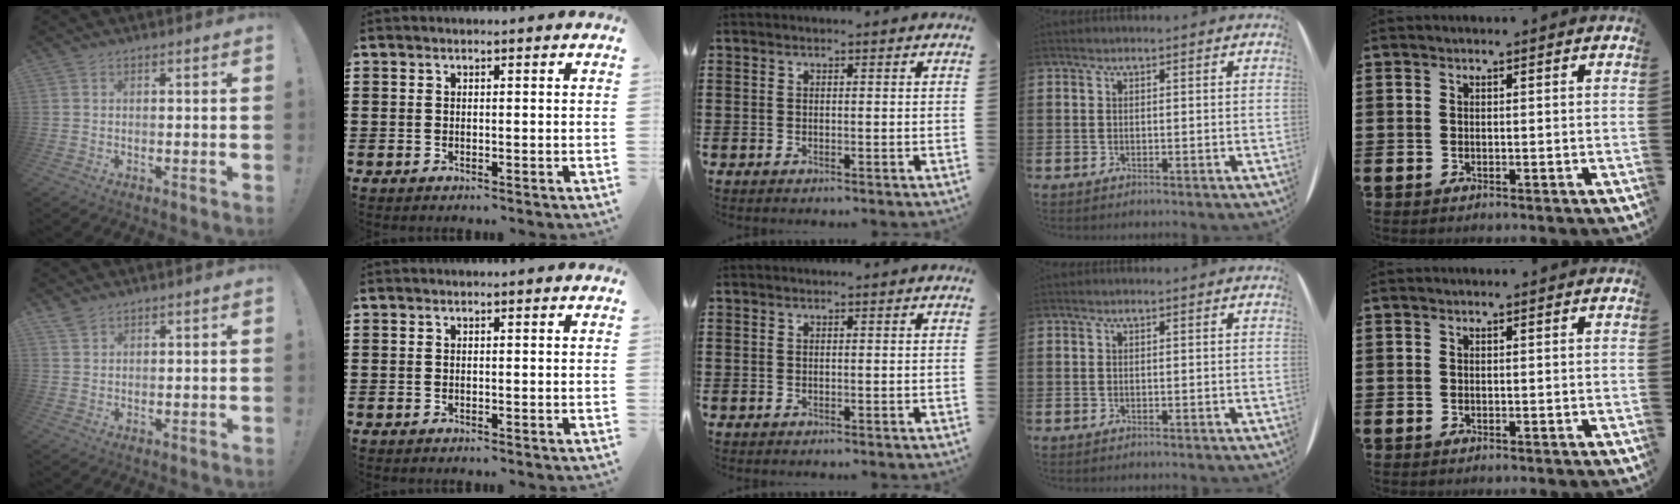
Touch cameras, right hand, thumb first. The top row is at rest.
{"thumb": {"total": 2.5, "force": [2.2, 0.7, 0.9], "torque": [-0.013, -0.012, 0.042]}}